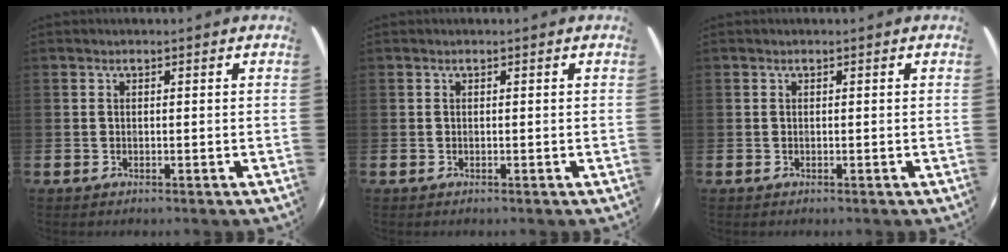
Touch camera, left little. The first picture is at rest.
{"total": 0.0}
{"total": 0.0}